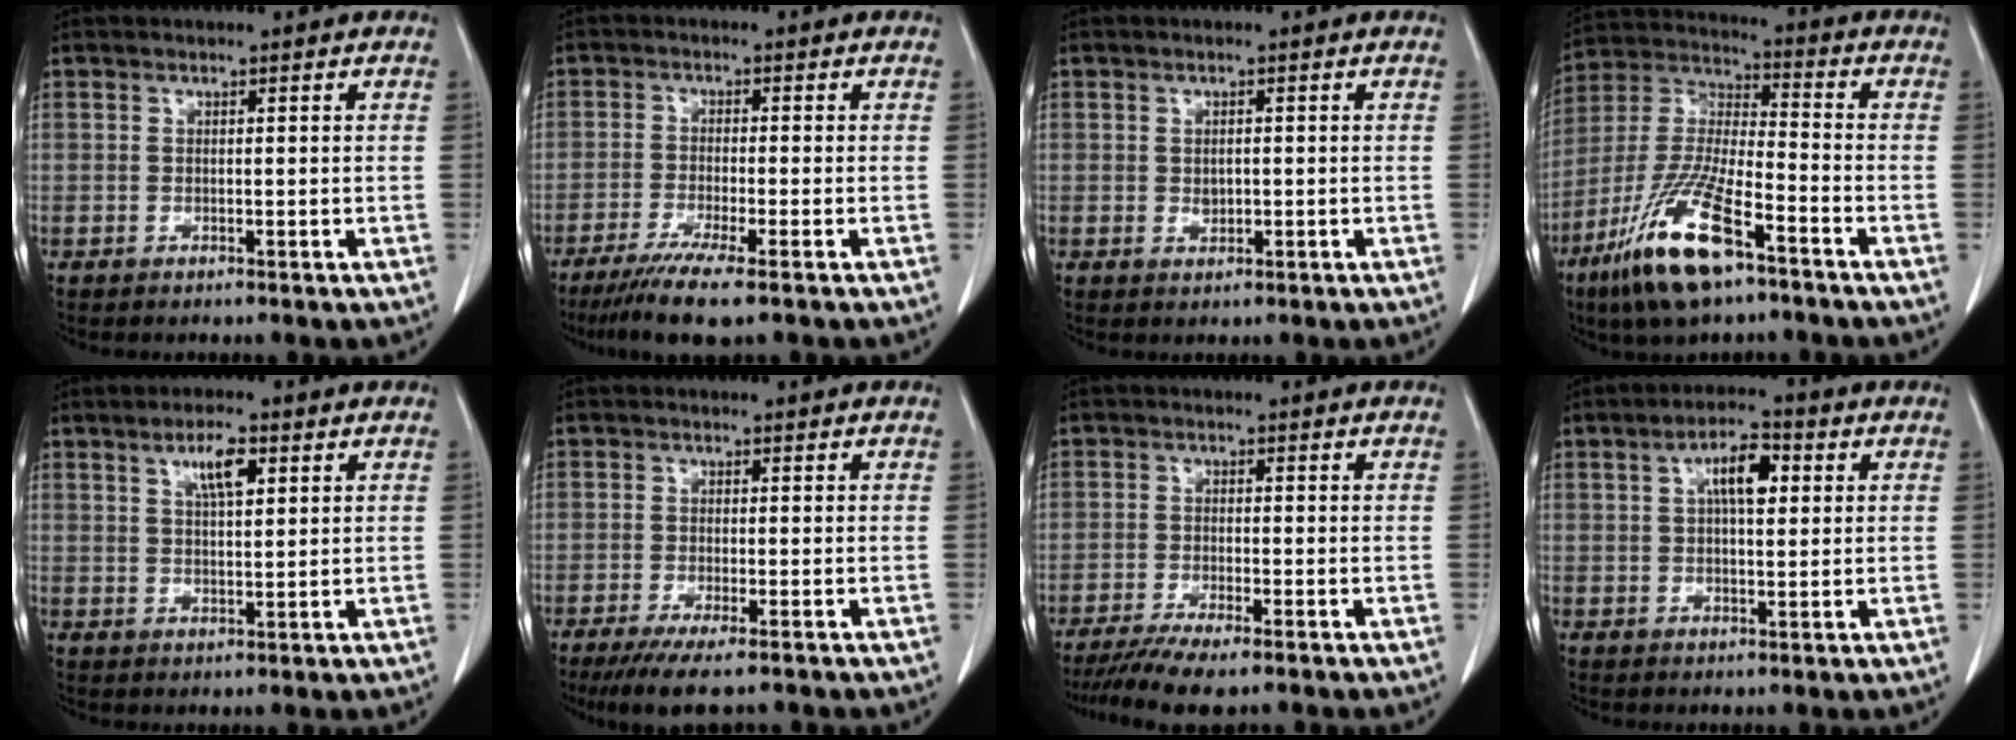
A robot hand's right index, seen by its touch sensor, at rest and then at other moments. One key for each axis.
{"total": 7.2, "fx": -5.0, "fy": -0.3, "fz": 5.1, "tx": -0.086, "ty": -0.019, "tz": -0.084}
{"total": 1.4, "fx": 0.0, "fy": 0.9, "fz": 1.1, "tx": -0.018, "ty": -0.002, "tz": 0.003}
{"total": 15.9, "fx": -9.2, "fy": 3.2, "fz": 12.5, "tx": -0.269, "ty": -0.031, "tz": -0.170}
{"total": 4.9, "fx": 2.3, "fy": 1.3, "fz": 4.2, "tx": -0.078, "ty": 0.003, "tz": 0.042}
{"total": 6.9, "fx": -5.1, "fy": 0.7, "fz": 4.5, "tx": -0.067, "ty": -0.017, "tz": -0.078}
{"total": 7.0, "fx": -5.5, "fy": 0.5, "fz": 4.4, "tx": -0.069, "ty": -0.016, "tz": -0.089}
{"total": 6.0, "fx": 1.7, "fy": 2.1, "fz": 5.4, "tx": -0.094, "ty": 0.013, "tz": 0.027}